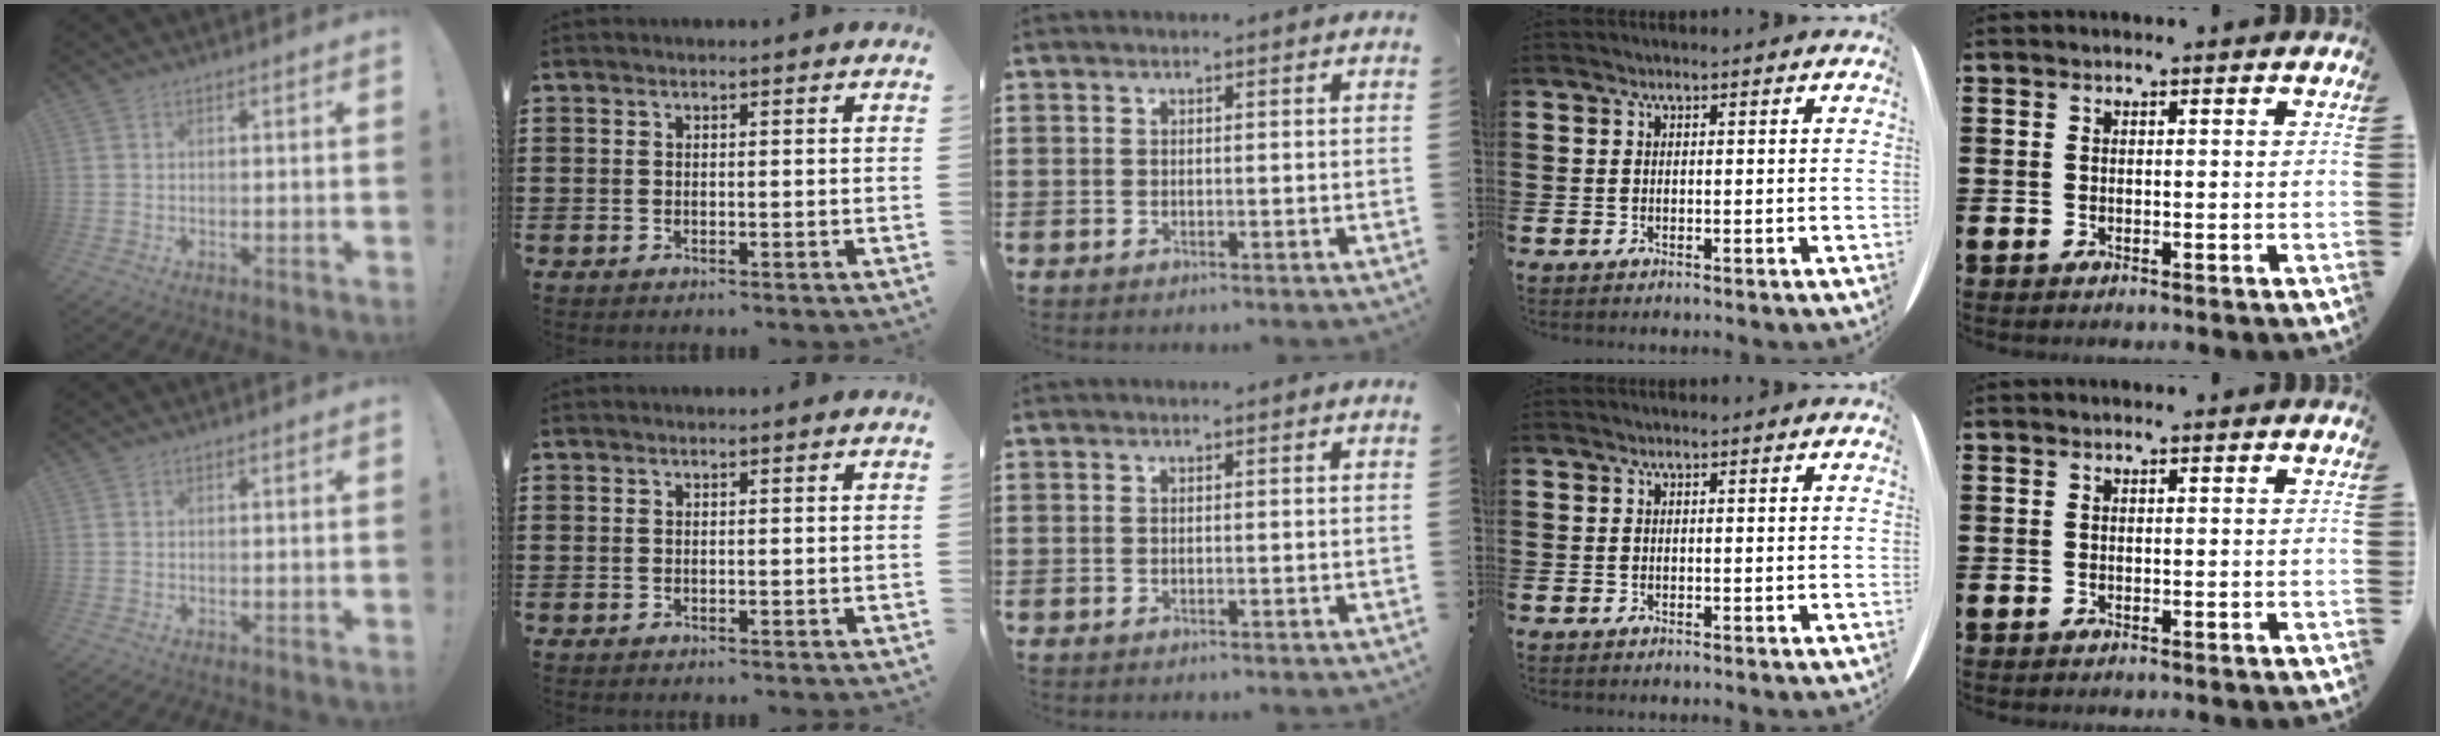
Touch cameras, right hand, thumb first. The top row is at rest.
{}